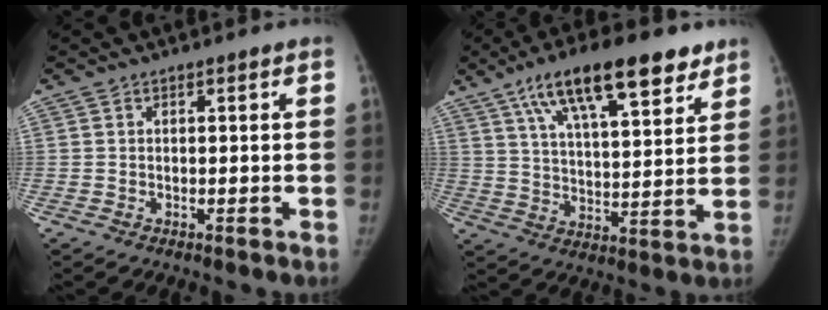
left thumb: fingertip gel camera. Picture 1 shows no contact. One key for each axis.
{"total": 19.4, "fx": 11.5, "fy": 6.9, "fz": 14.0, "tx": -0.197, "ty": -0.023, "tz": 0.189}